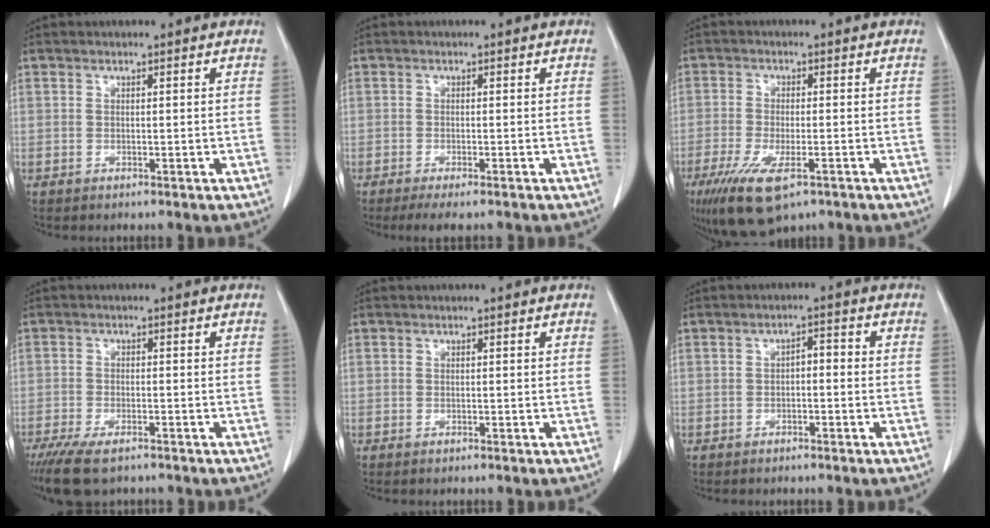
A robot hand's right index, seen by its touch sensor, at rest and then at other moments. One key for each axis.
{"total": 4.5, "fx": -3.6, "fy": 0.5, "fz": 2.6, "tx": -0.033, "ty": -0.008, "tz": -0.054}
{"total": 10.2, "fx": -6.0, "fy": 3.2, "fz": 7.7, "tx": -0.140, "ty": -0.024, "tz": -0.095}
{"total": 7.7, "fx": -5.9, "fy": 2.3, "fz": 4.5, "tx": -0.076, "ty": -0.016, "tz": -0.094}
{"total": 0.0}
{"total": 2.1, "fx": -0.4, "fy": 1.0, "fz": 1.8, "tx": -0.026, "ty": 0.010, "tz": -0.007}